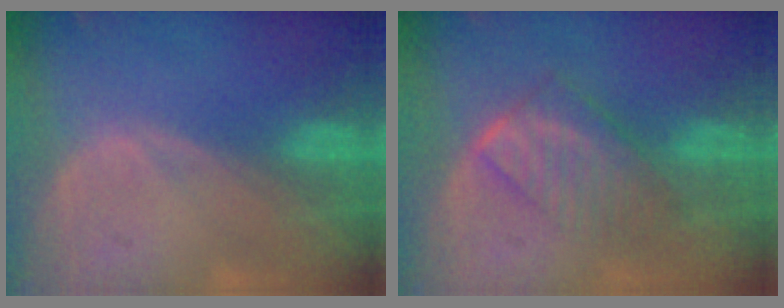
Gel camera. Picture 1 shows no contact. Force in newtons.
{"total": 6.4, "press": 6.3, "slide": 1.4}